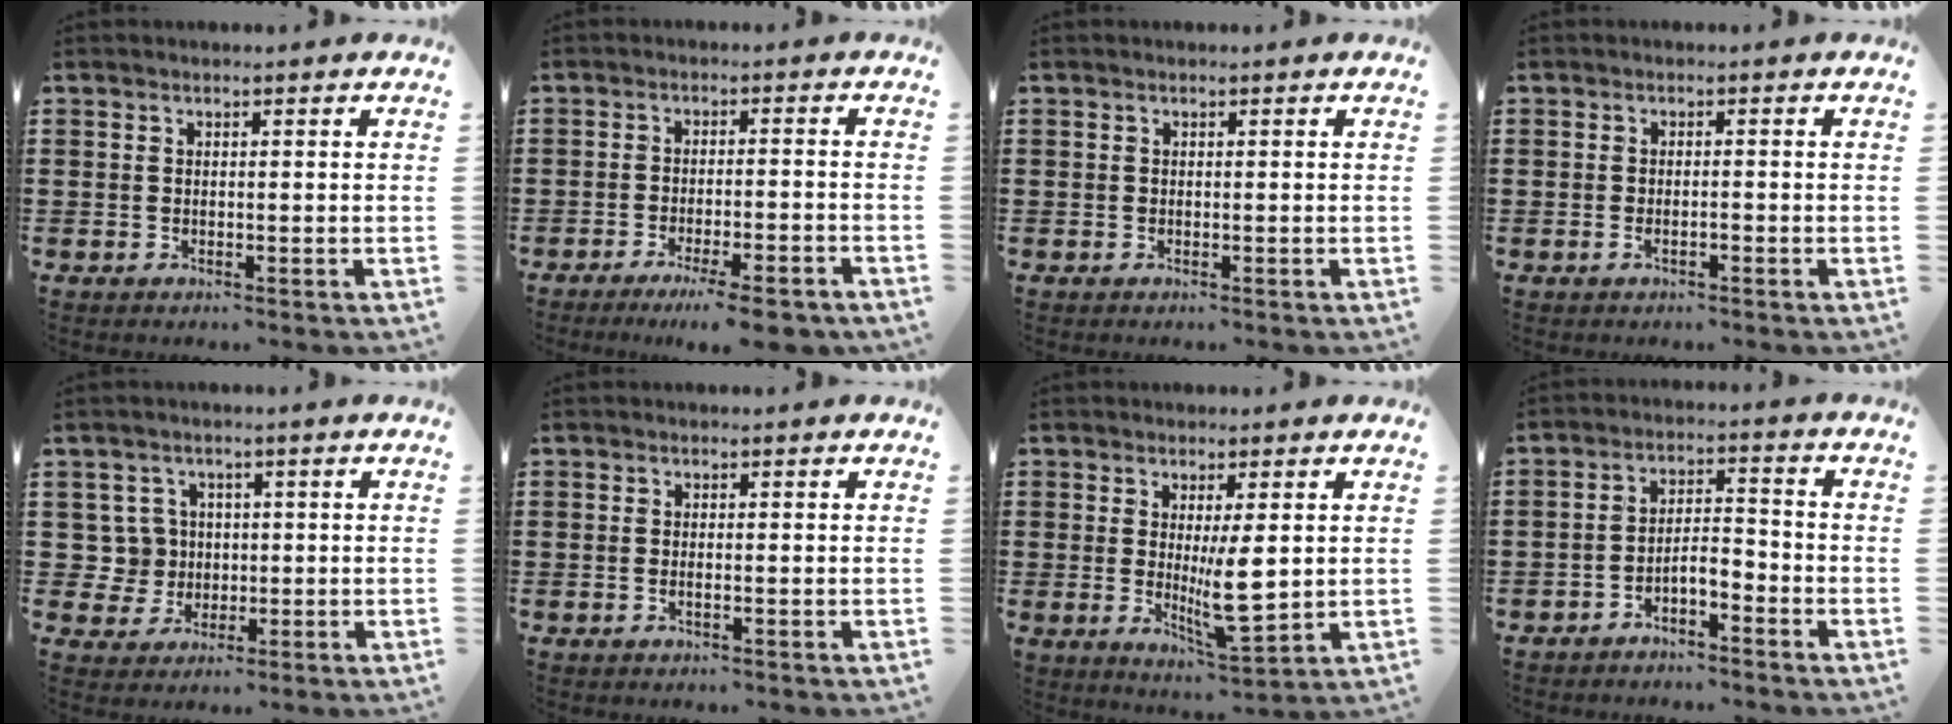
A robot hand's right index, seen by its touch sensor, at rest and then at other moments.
{"total": 5.3, "force": [-4.2, 0.1, 3.3], "torque": [-0.050, -0.010, -0.074]}
{"total": 0.0}
{"total": 1.1, "force": [-0.7, 0.1, 0.9], "torque": [-0.017, -0.006, -0.012]}
{"total": 4.8, "force": [0.2, 4.6, 1.2], "torque": [-0.046, 0.013, 0.005]}
{"total": 0.6, "force": [-0.2, -0.2, 0.5], "torque": [-0.010, -0.006, -0.001]}
{"total": 7.3, "force": [0.2, 1.8, 7.0], "torque": [-0.125, -0.021, 0.003]}
{"total": 3.3, "force": [-2.8, 0.7, 1.6], "torque": [-0.033, 0.007, -0.058]}